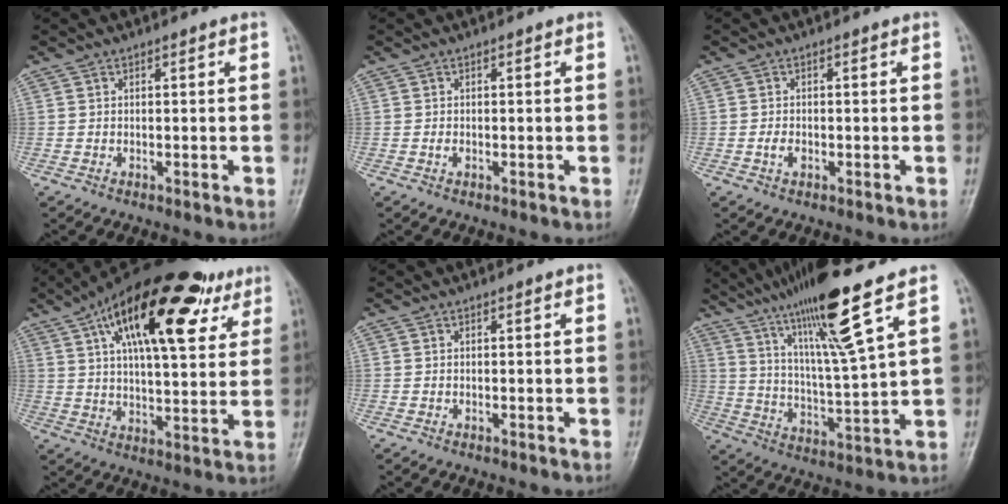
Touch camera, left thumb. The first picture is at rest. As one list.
[{"total": 1.0, "force": [-0.1, 0.6, 0.7], "torque": [-0.010, 0.000, -0.002]}, {"total": 1.8, "force": [-0.5, 1.2, 1.2], "torque": [-0.022, 0.002, -0.012]}, {"total": 26.2, "force": [12.7, 10.9, 20.1], "torque": [-0.288, -0.004, 0.195]}, {"total": 0.0}, {"total": 17.2, "force": [10.4, 0.8, 13.7], "torque": [-0.235, -0.047, 0.185]}]